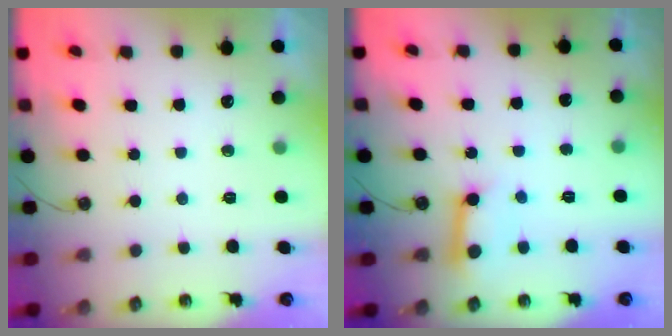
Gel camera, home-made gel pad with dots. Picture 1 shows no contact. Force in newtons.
{"total": 10.4, "press": 10.4, "slide": 0.9}